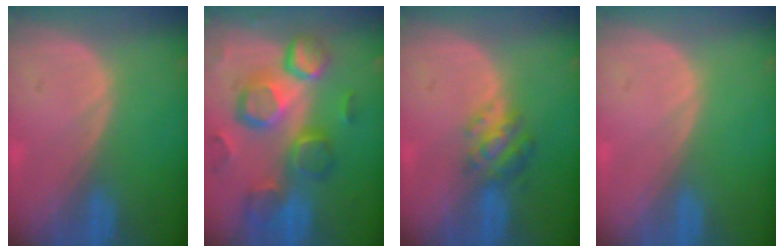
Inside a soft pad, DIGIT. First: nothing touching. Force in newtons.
{"total": 12.4, "press": 10.8, "slide": 6.1}
{"total": 4.8, "press": 4.6, "slide": 1.6}
{"total": 0.6, "press": 0.1, "slide": 0.6}